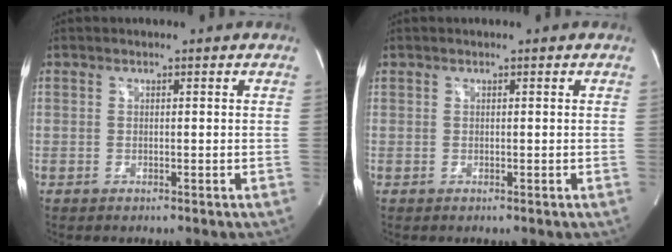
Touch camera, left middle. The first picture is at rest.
{"total": 0.0}